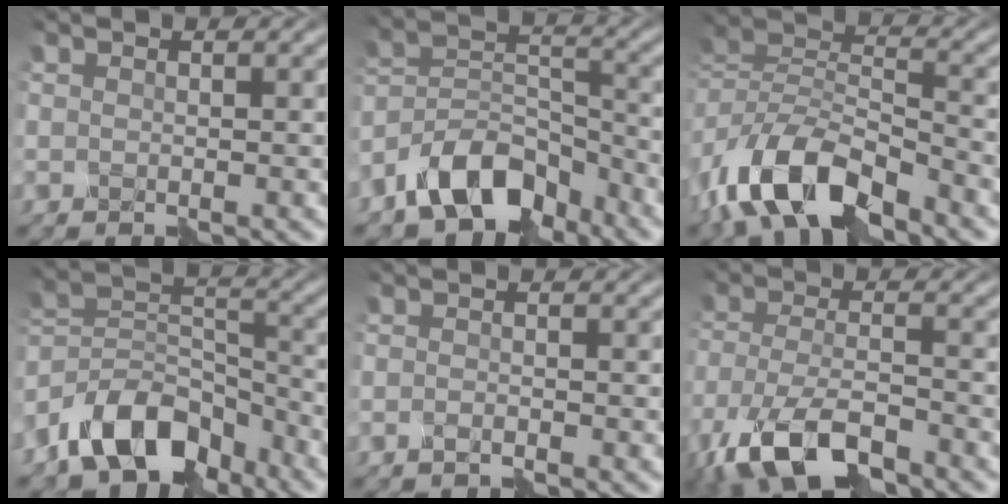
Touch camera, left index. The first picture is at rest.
{"total": 8.3, "force": [-6.0, 4.4, 3.8], "torque": [-0.056, 0.001, -0.124]}
{"total": 9.6, "force": [-5.8, 4.5, 6.3], "torque": [-0.119, 0.003, -0.120]}
{"total": 9.5, "force": [-6.7, 5.2, 4.3], "torque": [-0.067, 0.003, -0.140]}
{"total": 0.6, "force": [-0.5, 0.1, 0.3], "torque": [-0.009, 0.002, -0.011]}
{"total": 8.8, "force": [-5.9, 3.2, 5.6], "torque": [-0.124, -0.014, -0.122]}